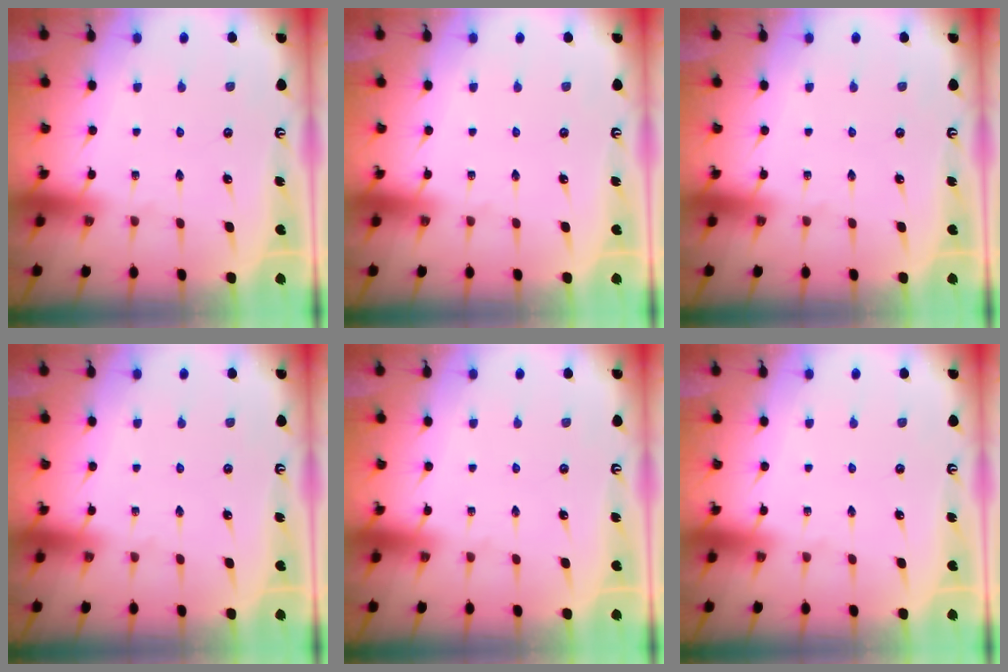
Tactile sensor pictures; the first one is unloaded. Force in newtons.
{"total": 0.0}
{"total": 0.0}
{"total": 0.0}
{"total": 0.0}
{"total": 0.0}